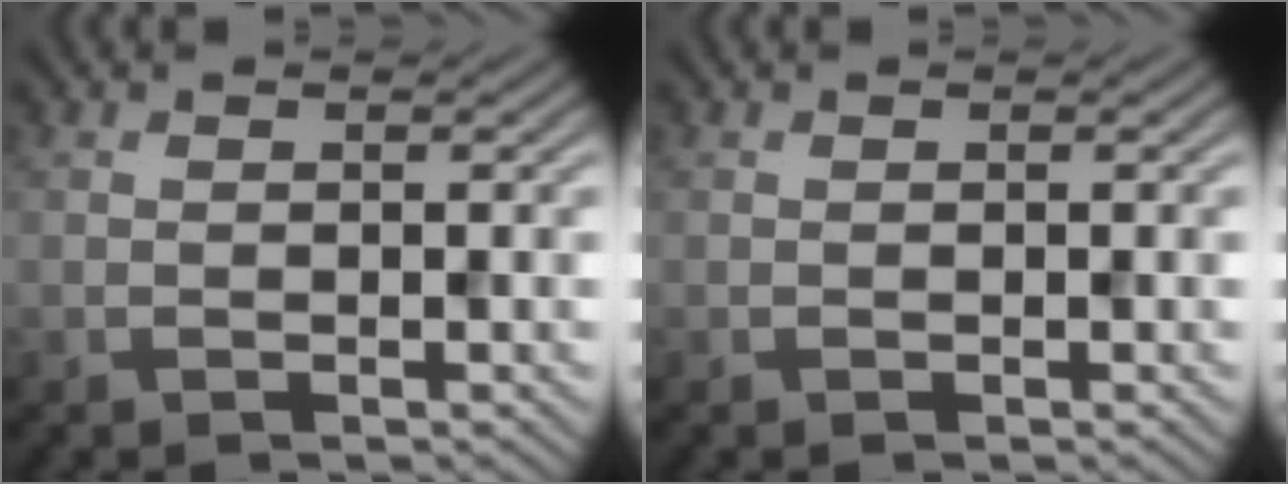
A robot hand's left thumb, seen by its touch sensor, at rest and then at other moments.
{"total": 0.0}